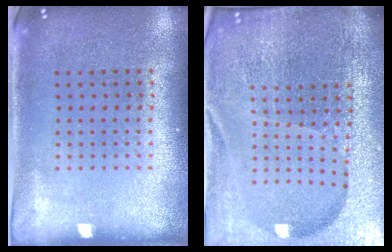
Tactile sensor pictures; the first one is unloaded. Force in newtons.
{"total": 6.8, "press": 5.9, "slide": 3.5}